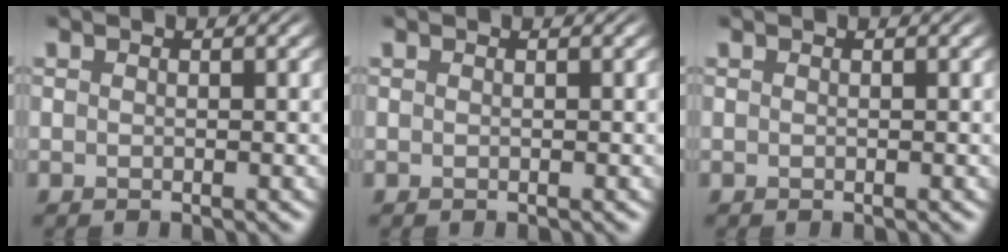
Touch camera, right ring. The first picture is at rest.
{"total": 0.0}
{"total": 0.0}